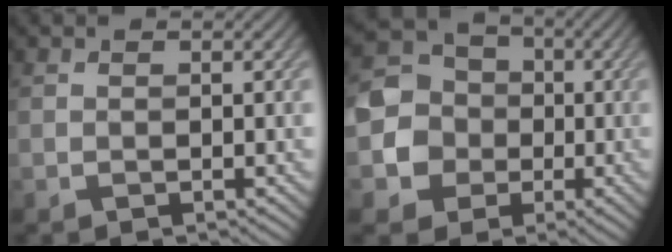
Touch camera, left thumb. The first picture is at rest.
{"total": 9.4, "force": [-1.1, 8.9, 2.9], "torque": [-0.088, 0.002, -0.044]}